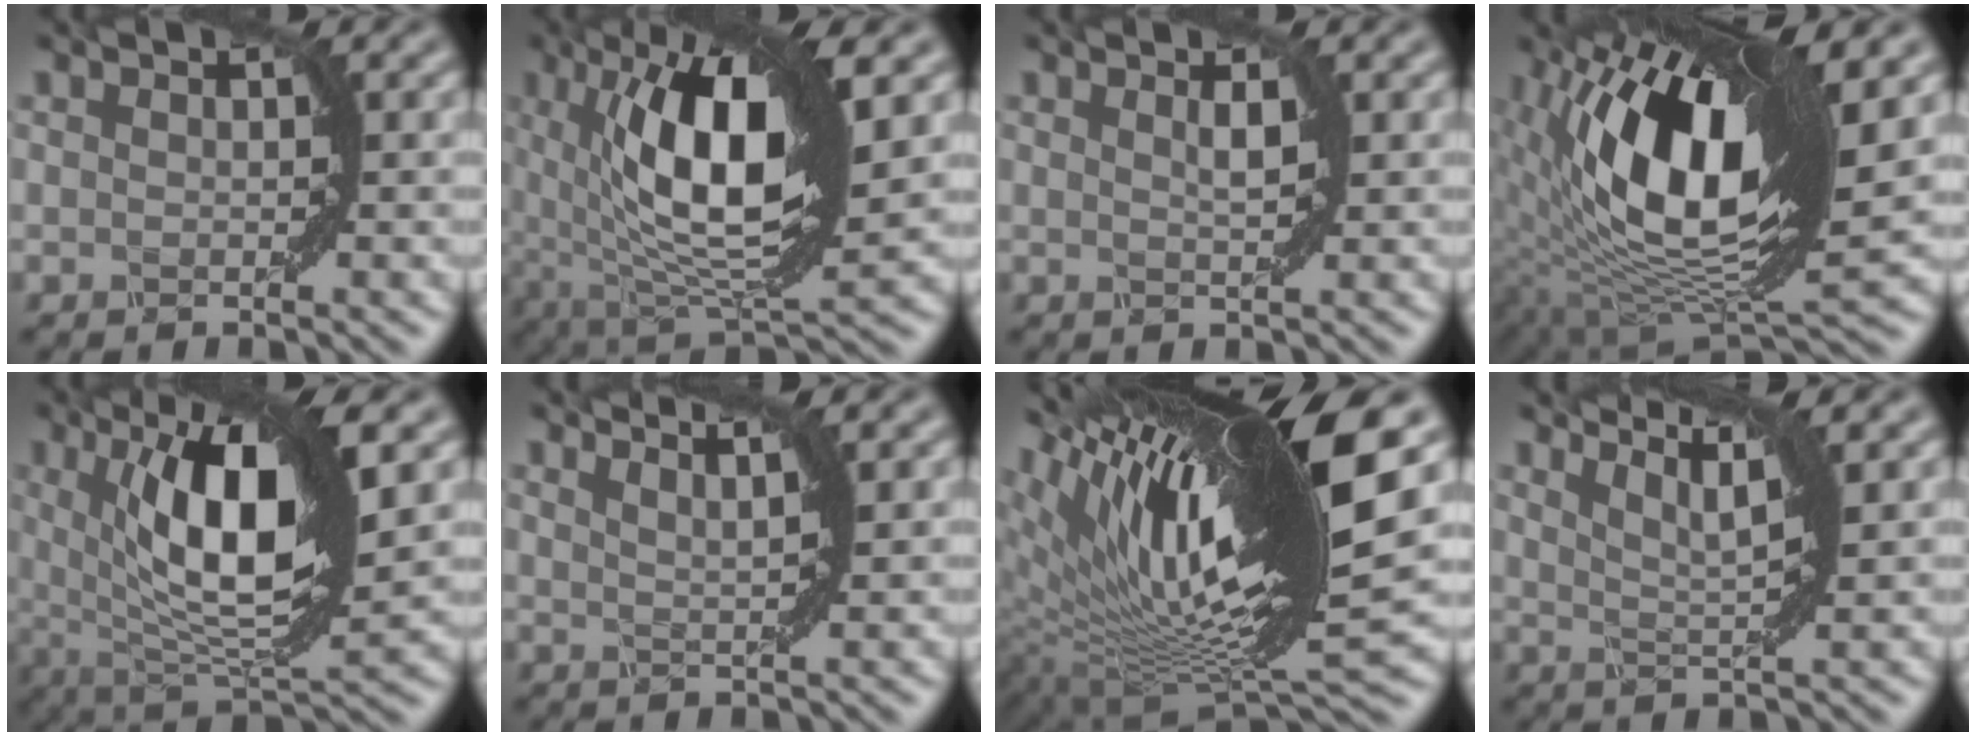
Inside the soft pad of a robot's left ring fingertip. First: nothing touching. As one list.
[{"total": 11.8, "force": [2.0, 4.3, 10.8], "torque": [-0.174, 0.003, 0.038]}, {"total": 0.9, "force": [0.2, 0.3, 0.8], "torque": [-0.008, 0.002, 0.007]}, {"total": 14.3, "force": [2.9, 5.8, 12.8], "torque": [-0.230, 0.006, 0.050]}, {"total": 10.7, "force": [2.3, 3.6, 9.8], "torque": [-0.157, -0.003, 0.048]}, {"total": 3.8, "force": [3.0, 1.1, 2.1], "torque": [-0.020, 0.015, 0.024]}, {"total": 16.4, "force": [5.6, 3.8, 14.9], "torque": [-0.252, 0.008, 0.112]}, {"total": 4.5, "force": [2.9, 0.9, 3.3], "torque": [-0.050, 0.010, 0.043]}]